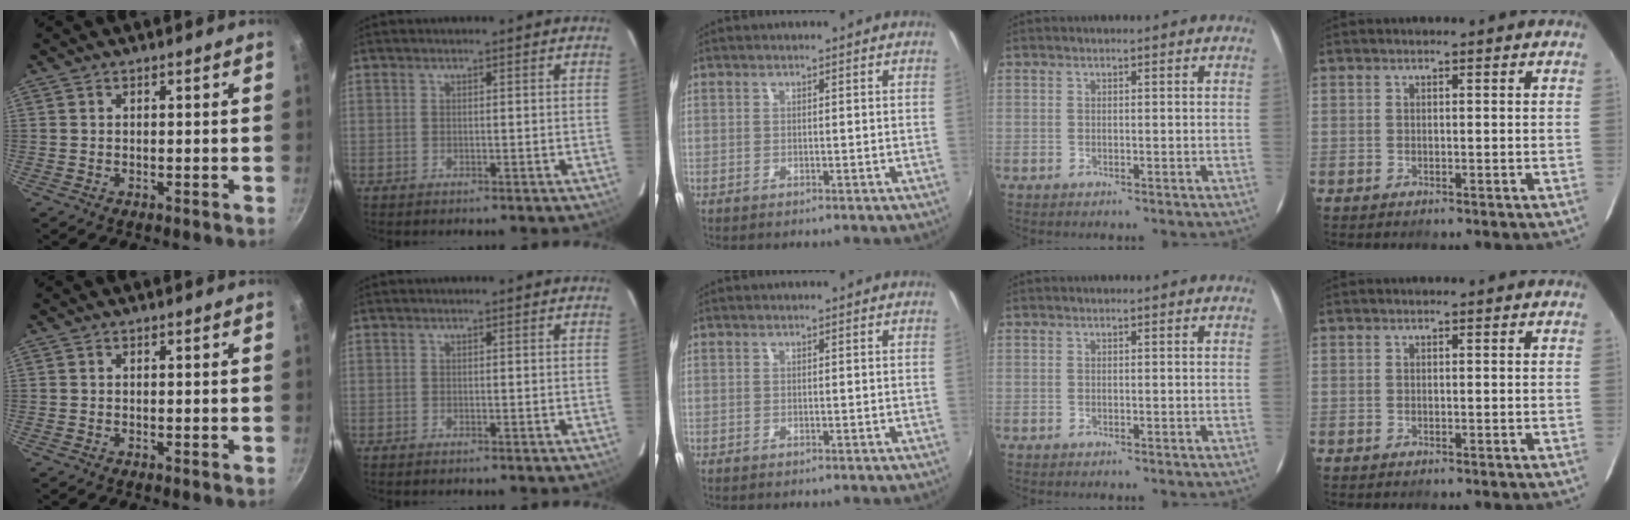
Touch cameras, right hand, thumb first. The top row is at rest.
{}